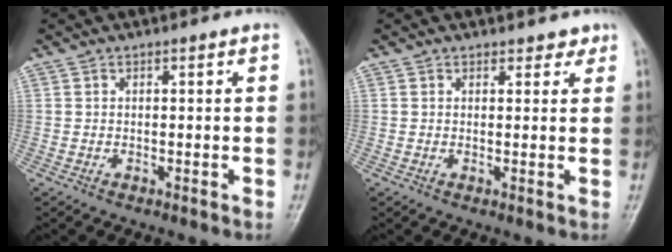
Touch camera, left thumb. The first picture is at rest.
{"total": 2.0, "force": [1.6, 1.2, 0.3], "torque": [0.016, -0.008, 0.015]}